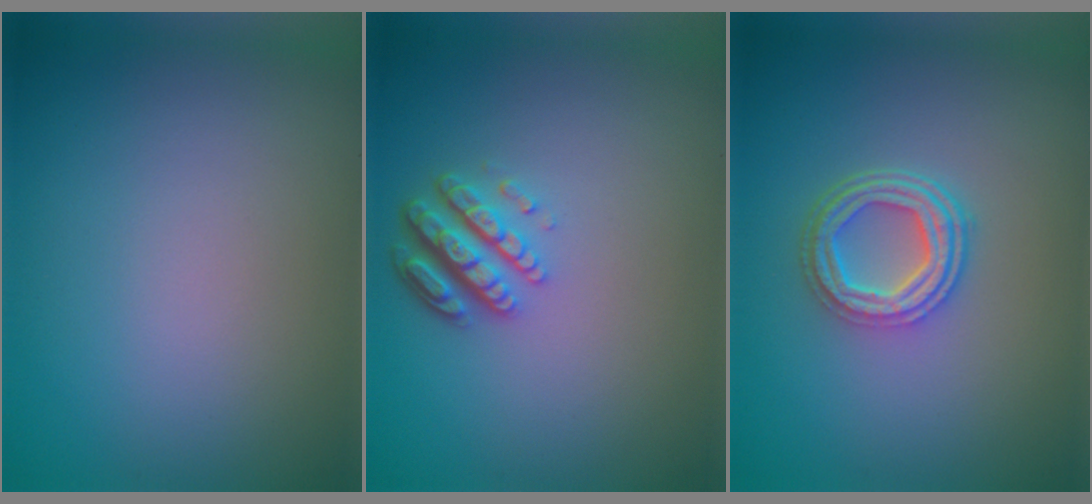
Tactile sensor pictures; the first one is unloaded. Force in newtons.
{"total": 4.0, "press": 3.1, "slide": 2.5}
{"total": 4.3, "press": 3.3, "slide": 2.7}